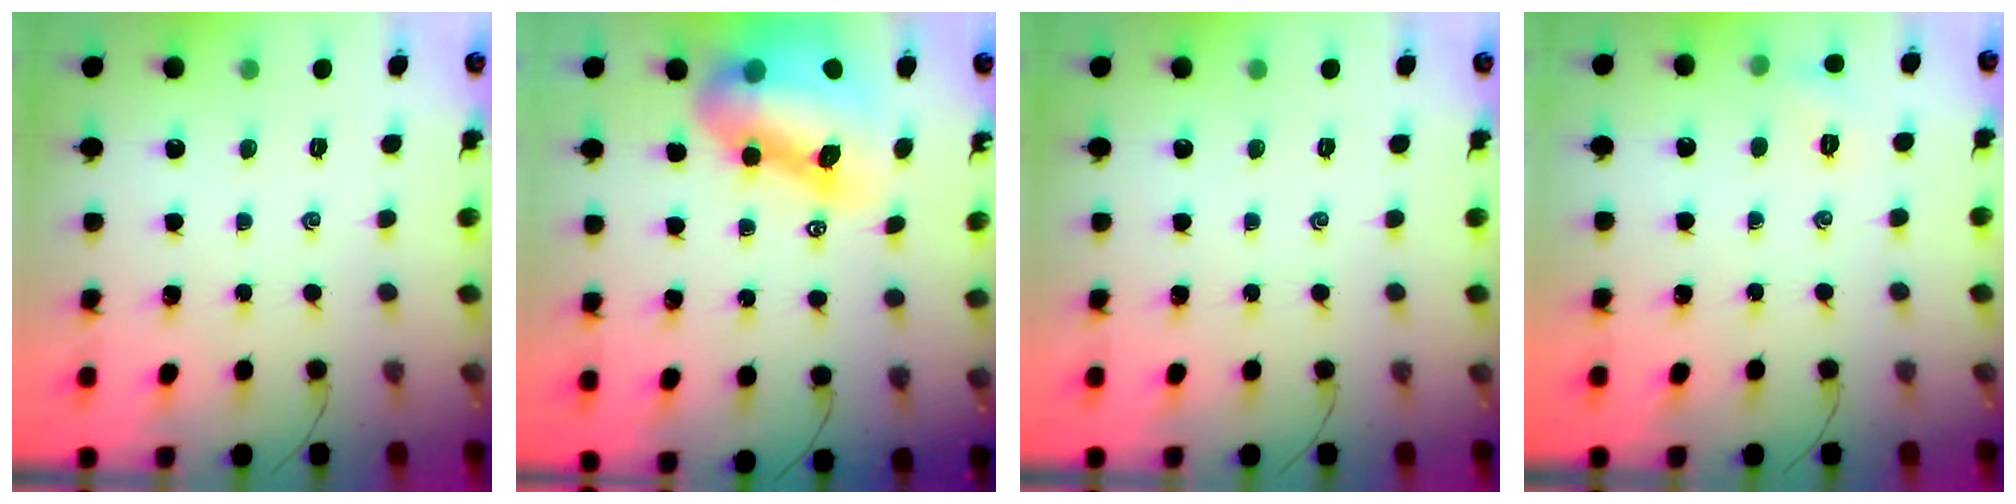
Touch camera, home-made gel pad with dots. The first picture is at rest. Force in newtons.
{"total": 16.6, "press": 16.0, "slide": 4.6}
{"total": 0.0}
{"total": 4.6, "press": 4.4, "slide": 1.3}